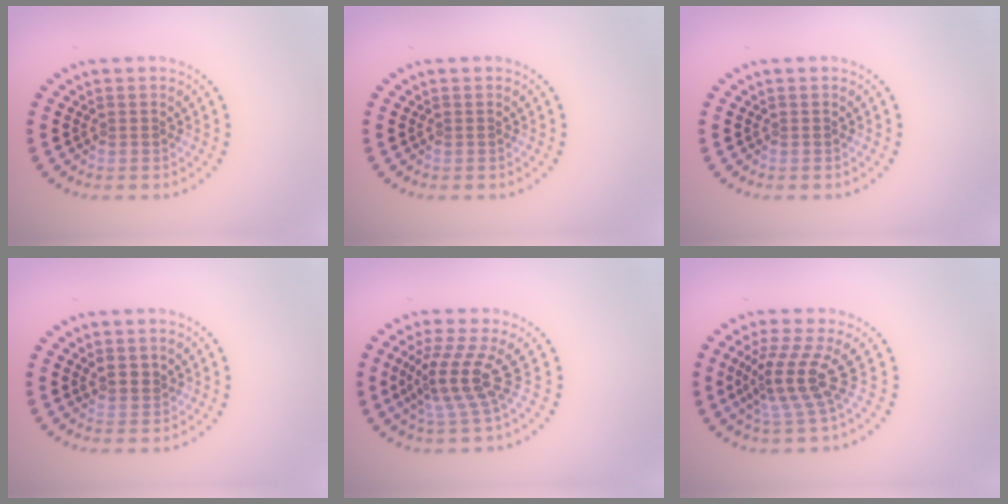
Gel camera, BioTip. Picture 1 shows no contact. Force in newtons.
{"total": 0.0}
{"total": 0.0}
{"total": 1.3, "press": 1.1, "slide": 0.7}
{"total": 3.9, "press": 2.7, "slide": 2.8}
{"total": 3.9, "press": 2.7, "slide": 2.8}